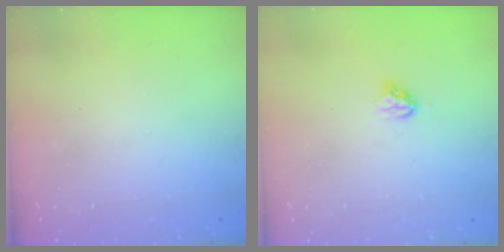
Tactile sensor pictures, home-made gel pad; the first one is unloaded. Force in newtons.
{"total": 3.8, "press": 3.8, "slide": 0.4}